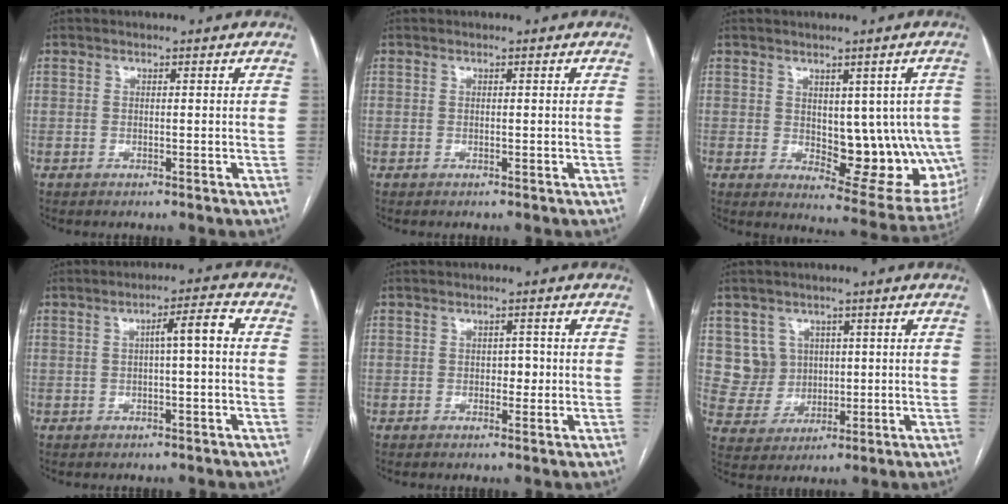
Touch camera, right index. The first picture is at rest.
{"total": 0.0}
{"total": 13.4, "force": [-0.2, 6.5, 11.7], "torque": [-0.125, 0.001, 0.018]}
{"total": 4.4, "force": [0.3, 0.3, 4.3], "torque": [-0.065, 0.013, 0.003]}
{"total": 1.8, "force": [-0.2, 1.2, 1.3], "torque": [-0.012, 0.005, -0.003]}
{"total": 6.1, "force": [2.0, 5.7, 0.6], "torque": [-0.016, 0.020, 0.048]}